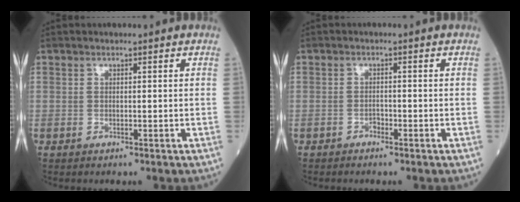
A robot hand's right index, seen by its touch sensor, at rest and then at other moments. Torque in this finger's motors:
{"motor_torque": [0.06, 0.02, 0.01, 0.02]}